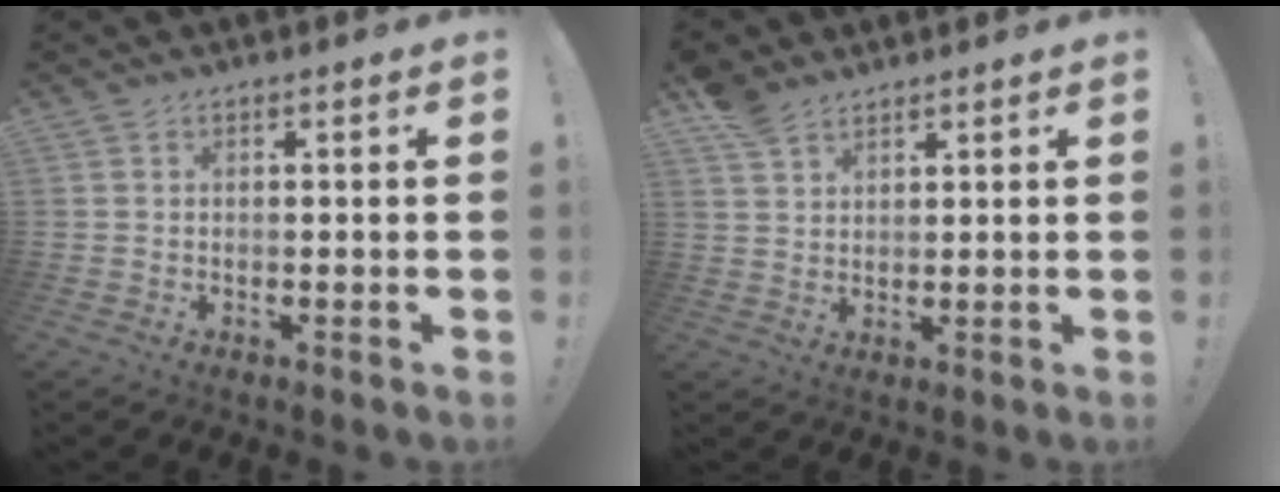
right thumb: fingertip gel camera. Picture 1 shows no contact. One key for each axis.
{"total": 5.4, "fx": 4.2, "fy": 2.9, "fz": 1.8, "tx": -0.030, "ty": -0.018, "tz": 0.081}